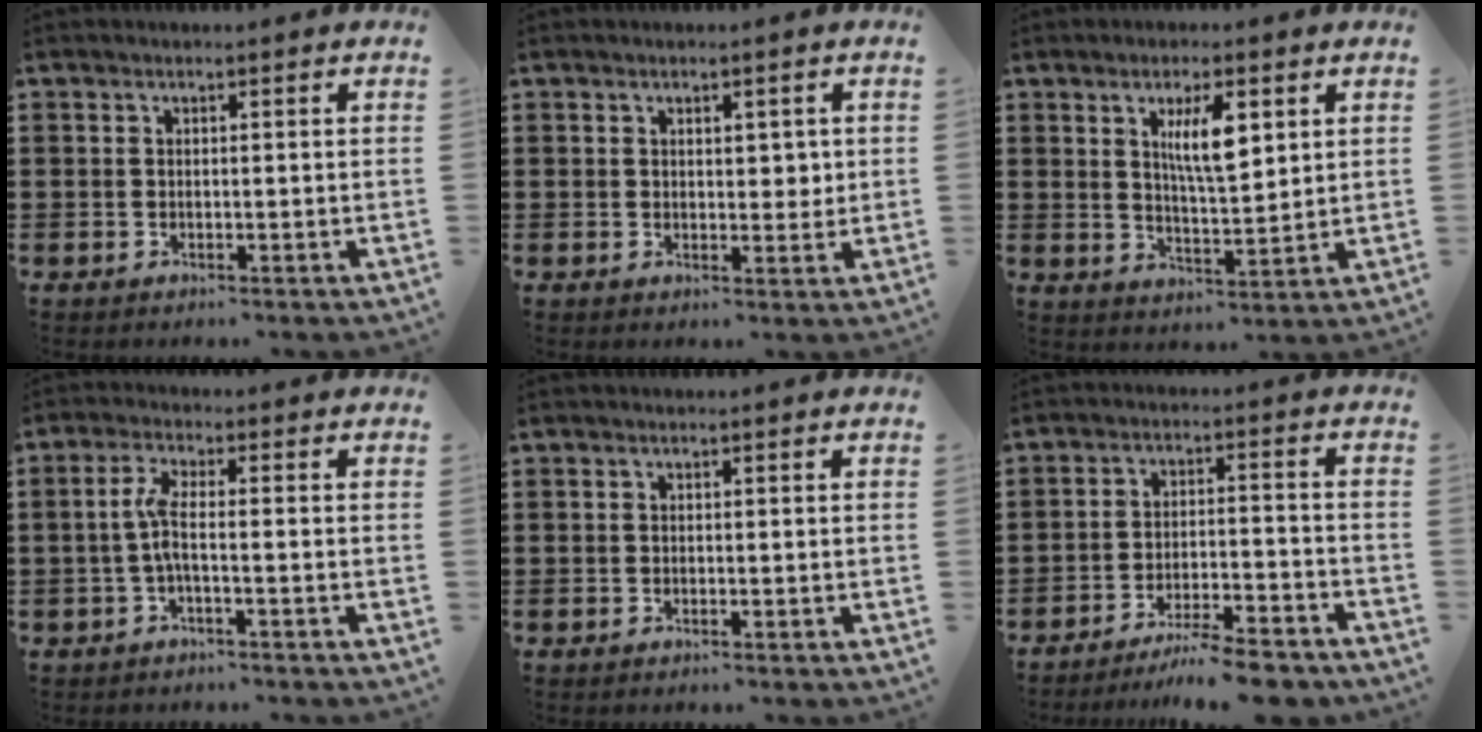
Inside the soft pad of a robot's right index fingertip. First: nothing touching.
{"total": 2.4, "force": [0.8, 1.4, 1.8], "torque": [-0.020, 0.001, 0.010]}
{"total": 6.8, "force": [2.5, 2.0, 5.9], "torque": [-0.115, 0.003, 0.040]}
{"total": 3.9, "force": [-0.9, 0.8, 3.7], "torque": [-0.092, -0.004, -0.027]}
{"total": 0.0}
{"total": 6.8, "force": [-6.1, 0.2, 3.0], "torque": [-0.052, 0.000, -0.116]}